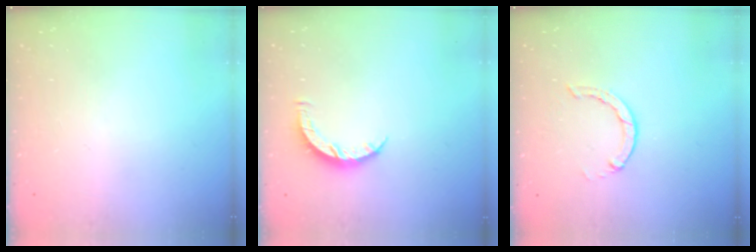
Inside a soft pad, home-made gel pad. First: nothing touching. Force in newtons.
{"total": 5.2, "press": 5.2, "slide": 0.5}
{"total": 1.3, "press": 1.3, "slide": 0.3}